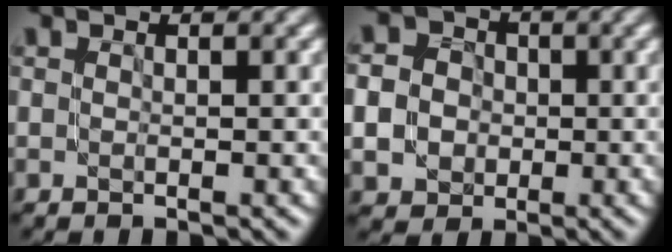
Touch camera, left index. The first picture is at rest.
{"total": 5.9, "force": [-0.2, 5.5, 2.2], "torque": [-0.044, 0.014, -0.022]}